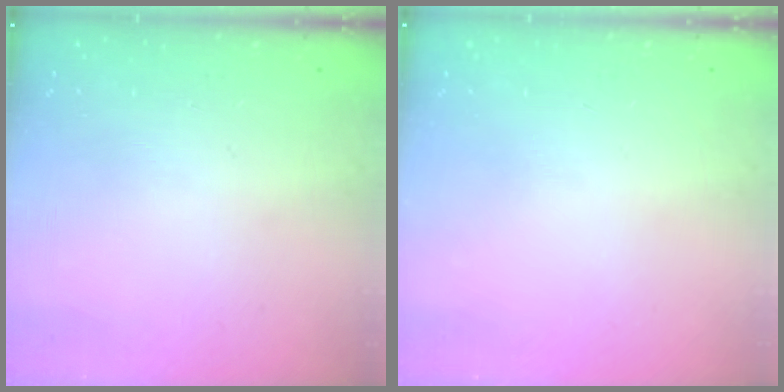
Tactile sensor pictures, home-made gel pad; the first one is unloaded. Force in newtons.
{"total": 0.0}